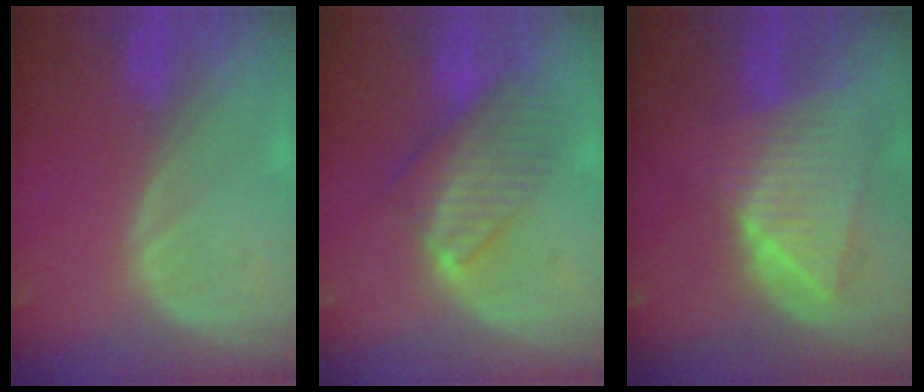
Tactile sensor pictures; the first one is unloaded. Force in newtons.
{"total": 8.3, "press": 7.1, "slide": 4.3}
{"total": 9.1, "press": 8.0, "slide": 4.3}